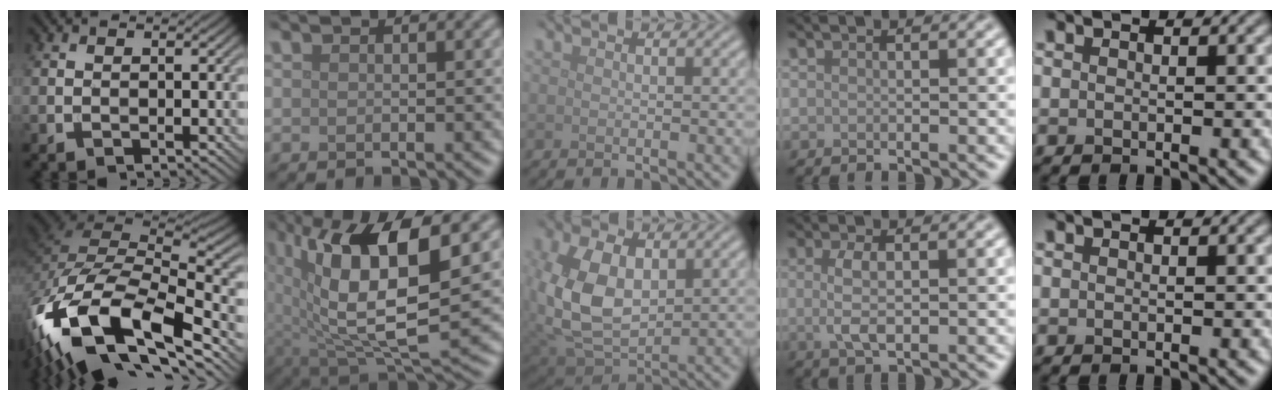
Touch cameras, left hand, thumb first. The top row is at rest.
{"thumb": {"total": 18.8, "force": [-9.5, 9.0, 13.5], "torque": [-0.298, -0.036, -0.158]}, "index": {"total": 13.1, "force": [3.1, 5.3, 11.6], "torque": [-0.205, -0.011, 0.062]}, "middle": {"total": 8.8, "force": [0.9, 5.6, 6.7], "torque": [-0.167, -0.006, 0.023]}, "ring": {"total": 2.8, "force": [0.2, 1.1, 2.6], "torque": [-0.059, -0.002, 0.002]}}